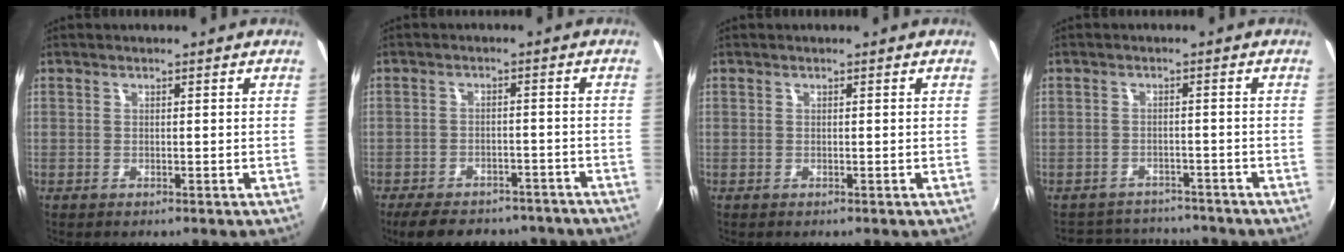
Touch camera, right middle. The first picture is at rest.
{"total": 15.4, "force": [-12.6, 6.0, 6.5], "torque": [-0.136, -0.006, -0.163]}
{"total": 0.0}
{"total": 7.9, "force": [-7.3, 2.7, 1.0], "torque": [-0.033, 0.017, -0.106]}